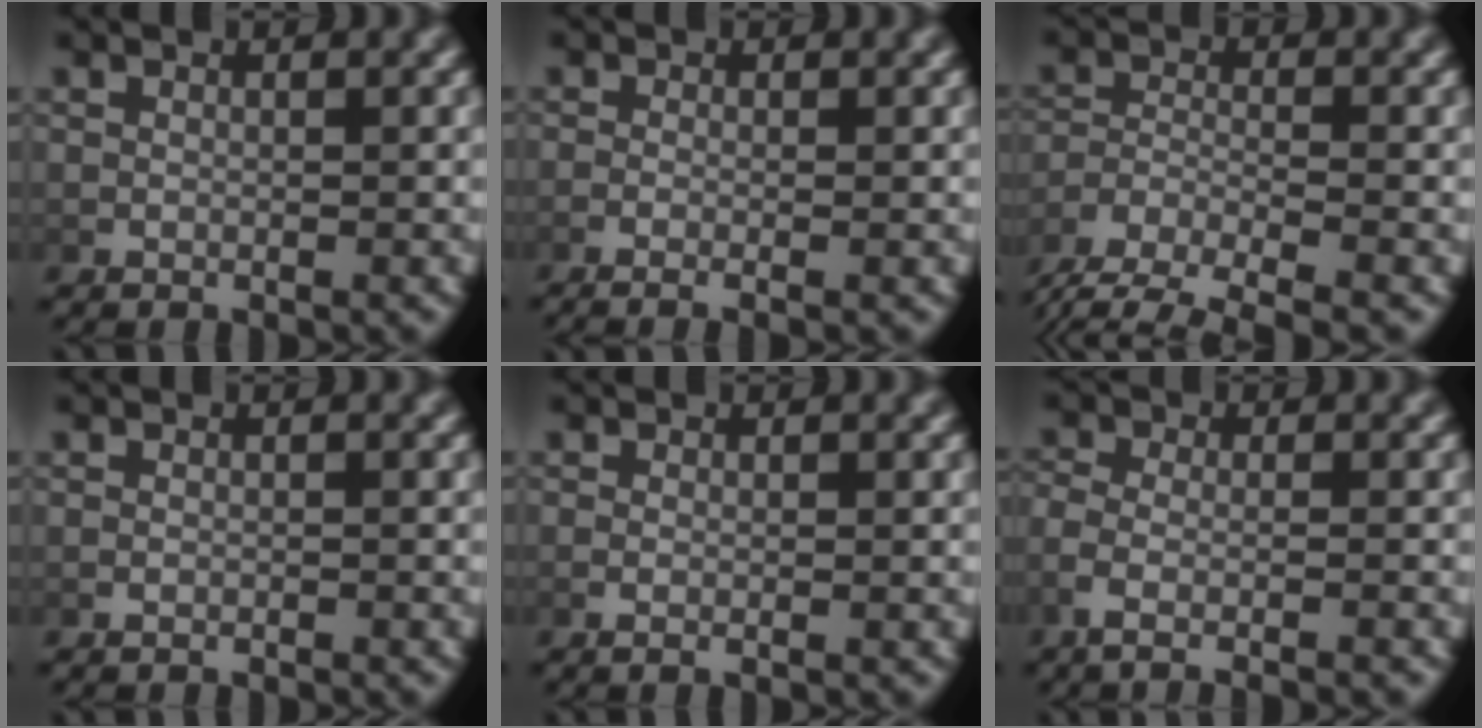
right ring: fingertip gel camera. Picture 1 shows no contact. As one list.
[{"total": 2.1, "force": [-1.4, 0.3, 1.4], "torque": [-0.041, -0.012, -0.021]}, {"total": 4.2, "force": [-2.3, 2.0, 2.8], "torque": [-0.061, -0.014, -0.032]}, {"total": 0.7, "force": [-0.7, -0.1, 0.1], "torque": [-0.006, -0.003, -0.010]}, {"total": 0.8, "force": [-0.5, 0.0, 0.6], "torque": [-0.023, -0.008, -0.006]}, {"total": 3.6, "force": [-1.9, 1.3, 2.7], "torque": [-0.064, -0.008, -0.028]}]